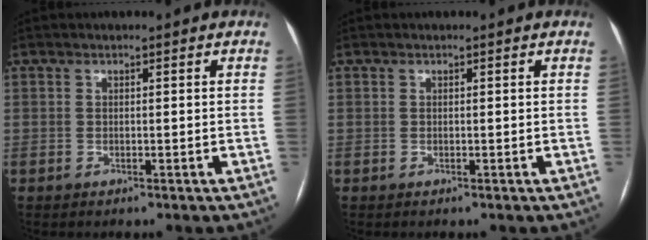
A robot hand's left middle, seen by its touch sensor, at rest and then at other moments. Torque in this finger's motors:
{"motor_torque": [-0.02, 0.03, 0.00, 0.00]}